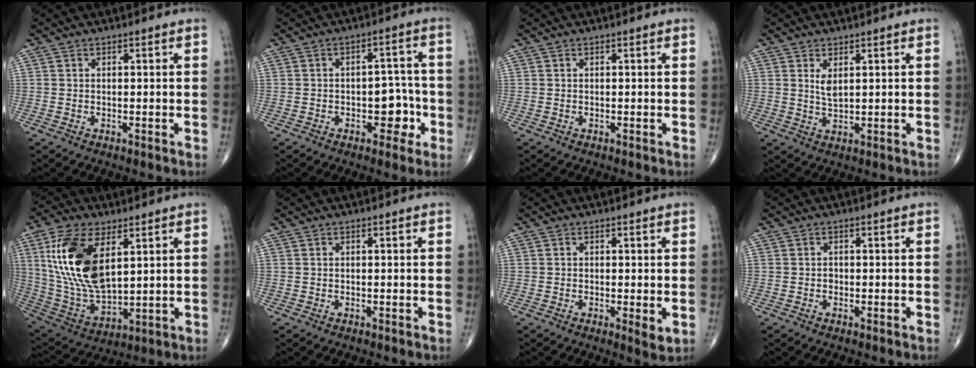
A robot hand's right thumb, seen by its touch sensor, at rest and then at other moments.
{"total": 6.6, "force": [-2.2, 4.0, 4.7], "torque": [-0.030, 0.029, -0.030]}
{"total": 0.0}
{"total": 2.8, "force": [1.1, 1.1, 2.3], "torque": [-0.042, -0.012, 0.026]}
{"total": 18.6, "force": [6.1, 9.2, 15.0], "torque": [-0.296, -0.025, 0.124]}
{"total": 0.0}
{"total": 2.6, "force": [-0.3, 0.6, 2.5], "torque": [-0.041, -0.011, -0.009]}
{"total": 0.7, "force": [-0.2, 0.6, 0.3], "torque": [-0.002, 0.002, -0.006]}